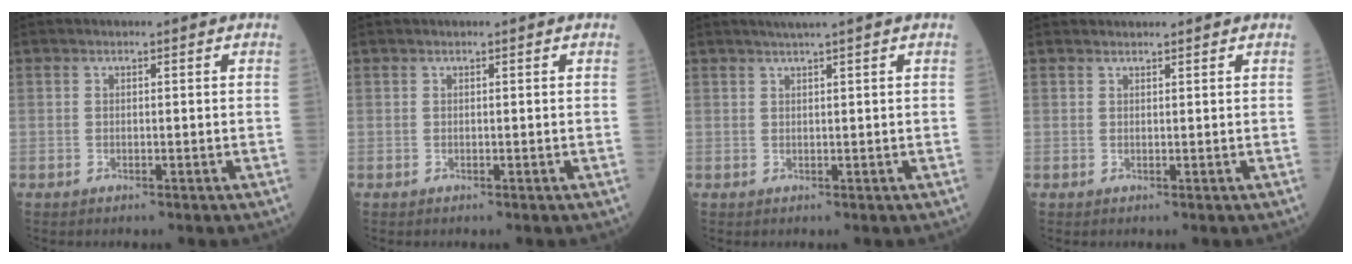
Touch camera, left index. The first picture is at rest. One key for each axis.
{"total": 0.0}
{"total": 2.0, "fx": 1.6, "fy": -0.8, "fz": 1.1, "tx": -0.017, "ty": 0.002, "tz": 0.032}
{"total": 1.2, "fx": 1.2, "fy": 0.4, "fz": 0.0, "tx": -0.003, "ty": 0.013, "tz": 0.021}